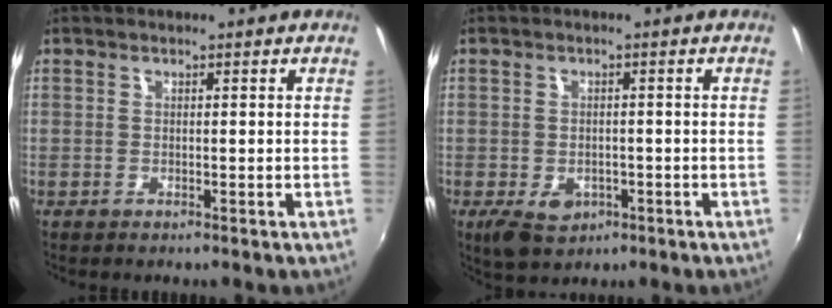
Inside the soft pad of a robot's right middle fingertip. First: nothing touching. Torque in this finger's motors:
{"motor_torque": [0.55, -0.50, 0.25, 0.08]}